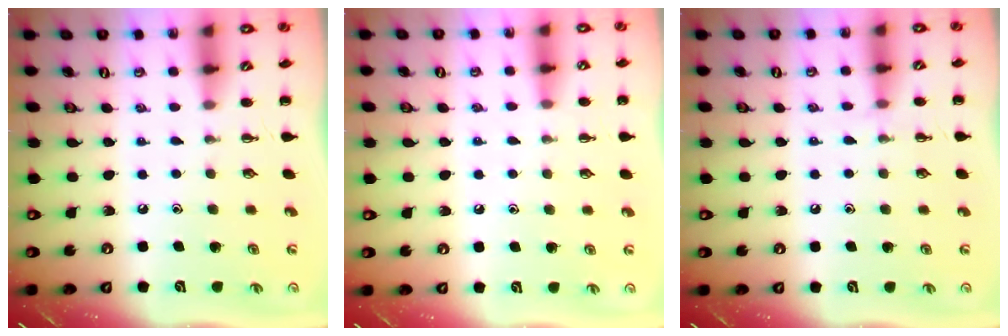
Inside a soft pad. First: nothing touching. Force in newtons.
{"total": 6.6, "press": 6.2, "slide": 2.2}
{"total": 5.4, "press": 5.1, "slide": 1.6}